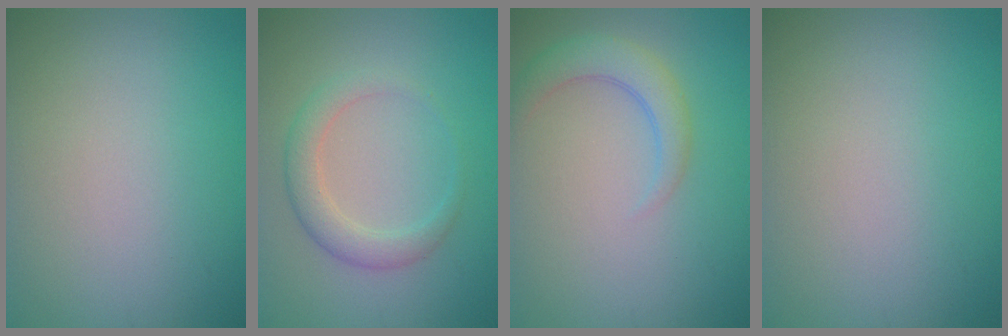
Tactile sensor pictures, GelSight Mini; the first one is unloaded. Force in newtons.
{"total": 2.9, "press": 2.9, "slide": 0.1}
{"total": 2.8, "press": 2.8, "slide": 0.3}
{"total": 0.0}